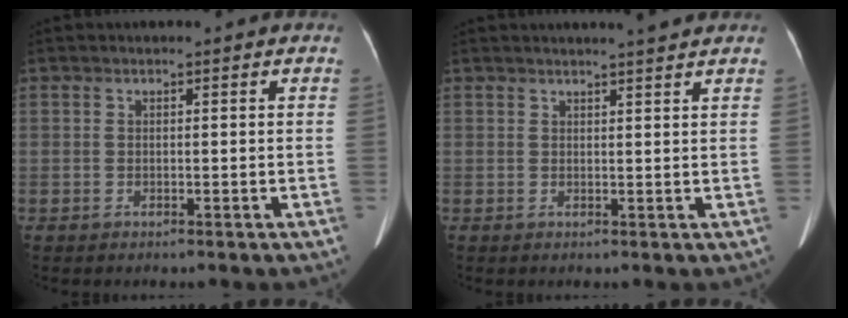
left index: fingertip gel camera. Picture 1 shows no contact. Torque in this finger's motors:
{"motor_torque": [0.18, -0.18, 0.00, 0.00]}